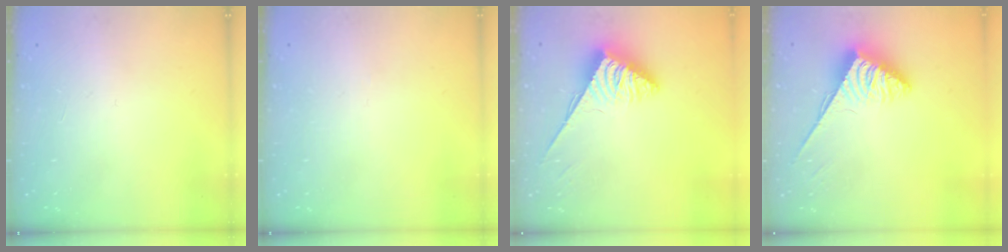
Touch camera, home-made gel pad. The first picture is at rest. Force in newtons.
{"total": 0.0}
{"total": 3.7, "press": 3.6, "slide": 0.6}
{"total": 3.9, "press": 3.8, "slide": 0.6}